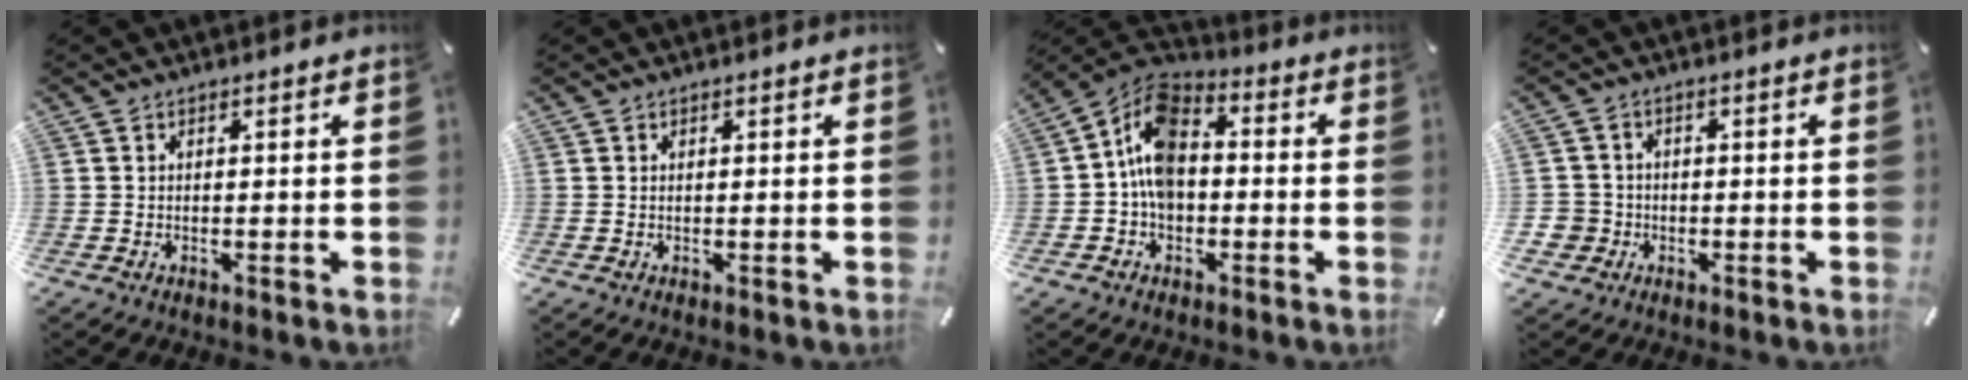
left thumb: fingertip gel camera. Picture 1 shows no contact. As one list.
[{"total": 0.0}, {"total": 10.1, "force": [-1.3, 7.5, 6.7], "torque": [-0.150, 0.014, -0.027]}, {"total": 4.2, "force": [-1.1, 4.0, 0.3], "torque": [-0.015, 0.008, -0.021]}]